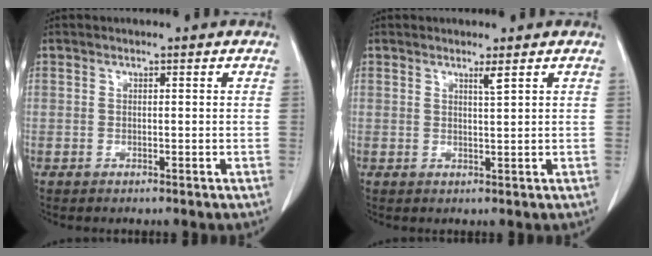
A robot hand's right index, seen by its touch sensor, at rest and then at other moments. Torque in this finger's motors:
{"motor_torque": [0.01, 0.00, 0.00, 0.00]}